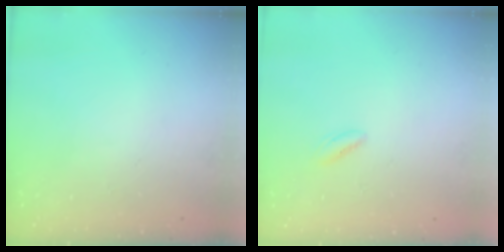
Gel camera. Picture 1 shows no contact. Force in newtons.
{"total": 1.0, "press": 0.9, "slide": 0.5}